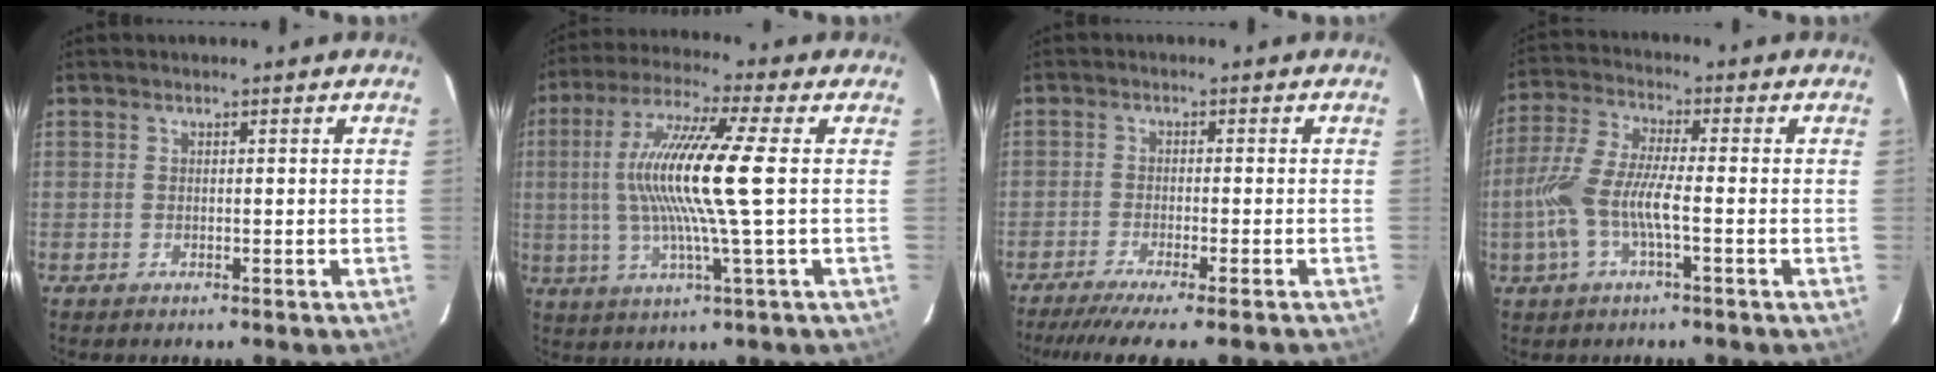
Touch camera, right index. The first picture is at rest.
{"total": 14.5, "force": [0.5, -0.6, 14.5], "torque": [-0.276, 0.001, 0.010]}
{"total": 10.4, "force": [-8.9, -0.4, 5.5], "torque": [-0.109, -0.034, -0.140]}
{"total": 10.2, "force": [-2.6, 2.2, 9.6], "torque": [-0.216, 0.001, -0.050]}